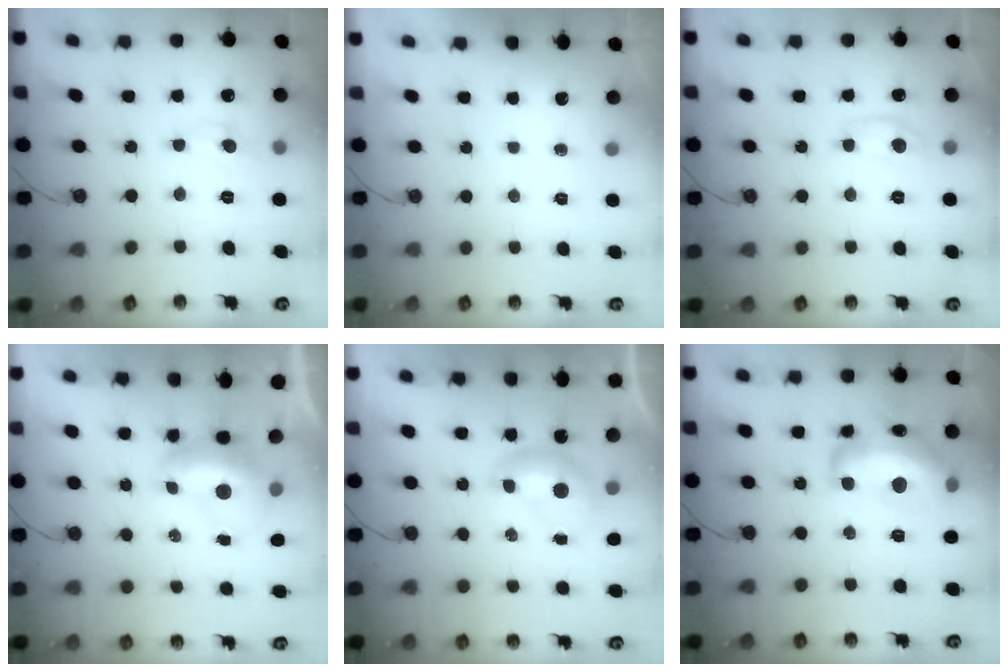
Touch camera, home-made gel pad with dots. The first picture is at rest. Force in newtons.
{"total": 0.0}
{"total": 2.6, "press": 2.6, "slide": 0.2}
{"total": 1.8, "press": 1.6, "slide": 0.7}
{"total": 0.0}
{"total": 11.0, "press": 10.9, "slide": 0.9}